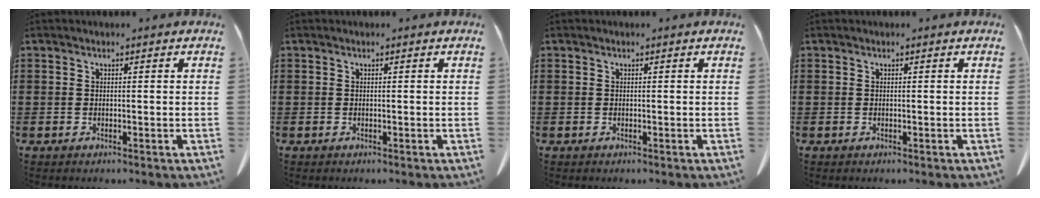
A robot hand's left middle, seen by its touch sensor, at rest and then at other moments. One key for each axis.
{"total": 0.0}
{"total": 0.0}
{"total": 0.0}